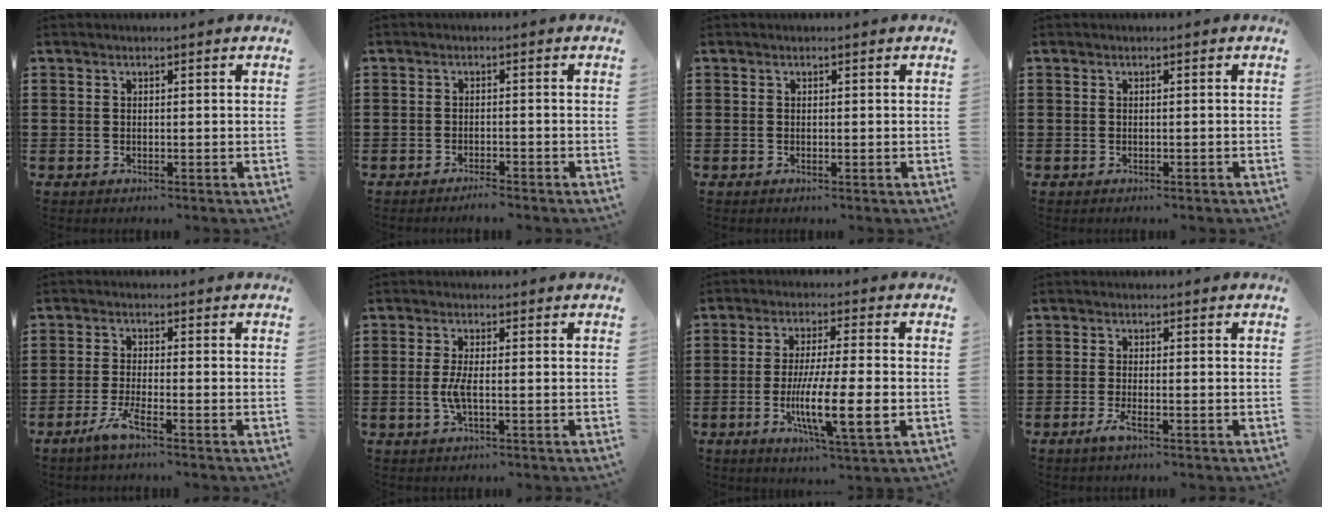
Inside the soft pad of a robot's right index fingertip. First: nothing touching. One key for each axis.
{"total": 1.7, "fx": -1.6, "fy": -0.1, "fz": 0.6, "tx": -0.012, "ty": 0.001, "tz": -0.031}
{"total": 0.0}
{"total": 0.0}
{"total": 4.0, "fx": -2.5, "fy": -0.2, "fz": 3.2, "tx": -0.074, "ty": -0.018, "tz": -0.047}
{"total": 3.3, "fx": -0.7, "fy": 0.7, "fz": 3.2, "tx": -0.079, "ty": -0.009, "tz": -0.020}
{"total": 11.6, "fx": -2.6, "fy": 1.6, "fz": 11.2, "tx": -0.212, "ty": -0.019, "tz": -0.045}
{"total": 2.5, "fx": -1.2, "fy": -0.1, "fz": 2.2, "tx": -0.050, "ty": -0.015, "tz": -0.025}